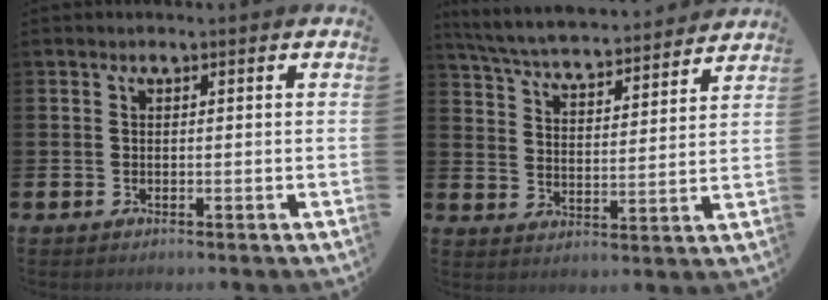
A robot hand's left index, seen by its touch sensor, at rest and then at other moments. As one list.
[{"total": 5.9, "force": [5.7, 0.5, 1.3], "torque": [-0.054, -0.048, 0.096]}]